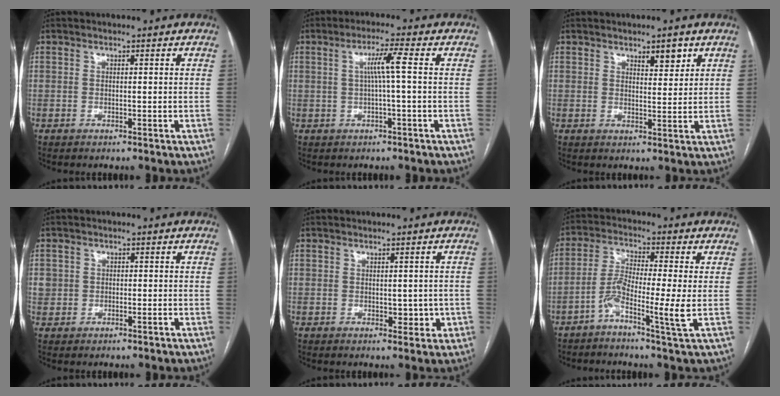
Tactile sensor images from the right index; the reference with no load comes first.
{"total": 4.1, "force": [0.3, -0.6, 4.1], "torque": [-0.073, 0.010, 0.008]}
{"total": 3.3, "force": [2.1, 1.1, 2.3], "torque": [-0.032, -0.003, 0.034]}
{"total": 2.4, "force": [-0.3, 2.3, 0.8], "torque": [-0.015, 0.011, 0.001]}
{"total": 3.1, "force": [-0.5, 2.0, 2.3], "torque": [-0.020, 0.008, 0.005]}
{"total": 7.4, "force": [-2.6, -0.3, 6.9], "torque": [-0.140, 0.006, -0.053]}